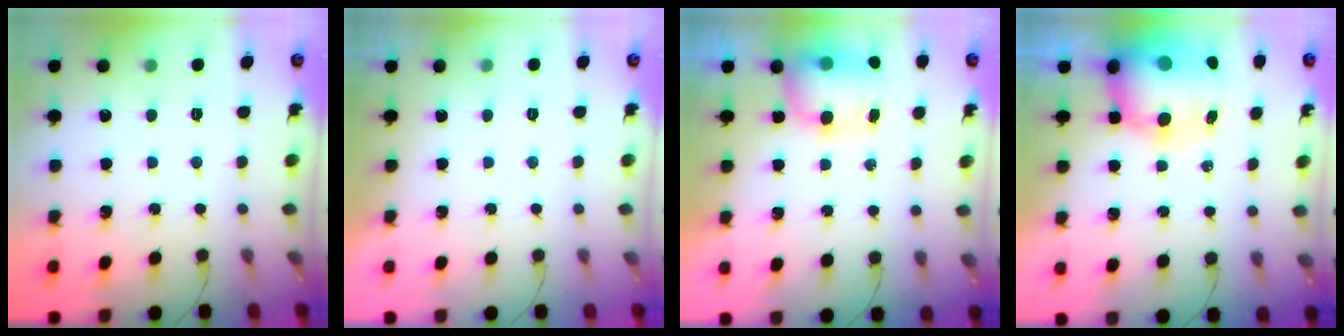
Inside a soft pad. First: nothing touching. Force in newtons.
{"total": 0.0}
{"total": 8.9, "press": 8.6, "slide": 2.4}
{"total": 13.3, "press": 13.0, "slide": 2.7}